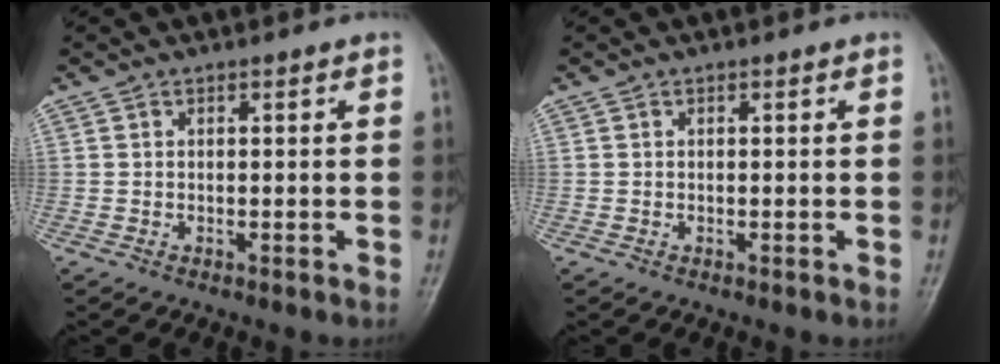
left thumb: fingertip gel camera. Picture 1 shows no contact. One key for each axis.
{"total": 0.0}